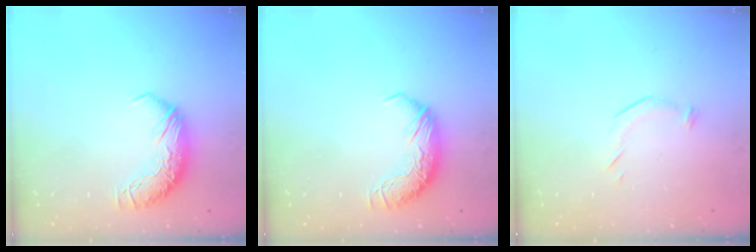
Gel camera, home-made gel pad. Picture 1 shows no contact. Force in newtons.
{"total": 0.0}
{"total": 5.2, "press": 5.2, "slide": 0.8}